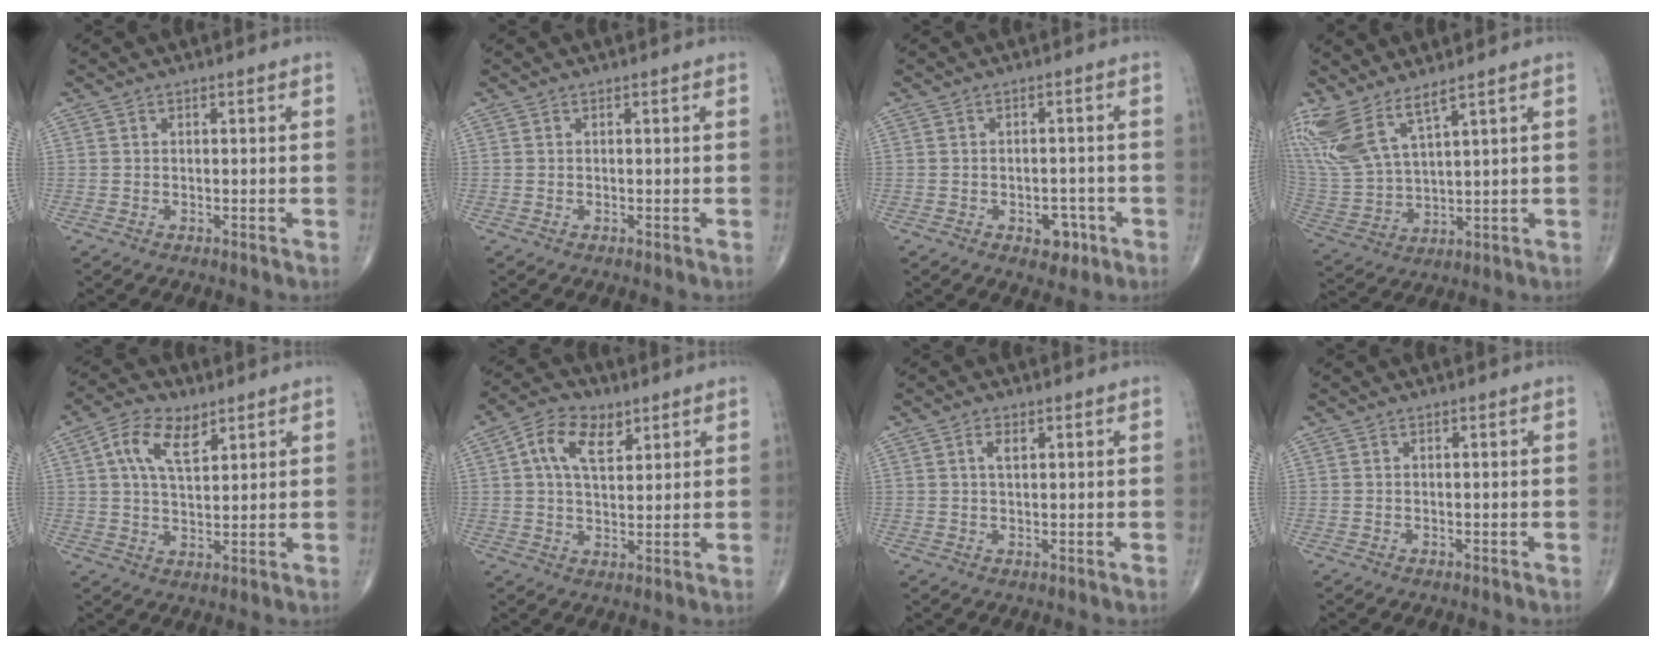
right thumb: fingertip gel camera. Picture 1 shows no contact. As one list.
[{"total": 0.0}, {"total": 4.4, "force": [-2.0, 2.8, 2.7], "torque": [-0.013, 0.013, -0.024]}, {"total": 12.4, "force": [8.4, 3.3, 8.4], "torque": [-0.194, -0.038, 0.188]}, {"total": 8.8, "force": [4.0, 4.5, 6.4], "torque": [-0.108, -0.007, 0.073]}, {"total": 9.1, "force": [3.7, 5.3, 6.4], "torque": [-0.101, -0.003, 0.061]}, {"total": 2.3, "force": [0.9, 1.1, 1.8], "torque": [-0.034, 0.000, 0.017]}, {"total": 0.0}]